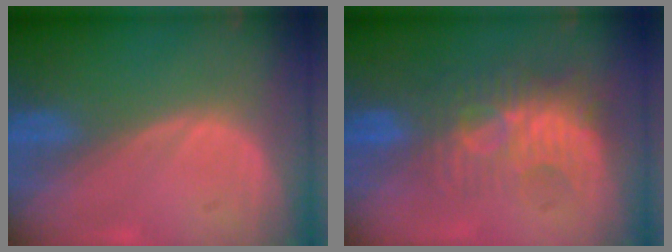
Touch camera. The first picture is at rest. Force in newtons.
{"total": 9.6, "press": 8.4, "slide": 4.5}